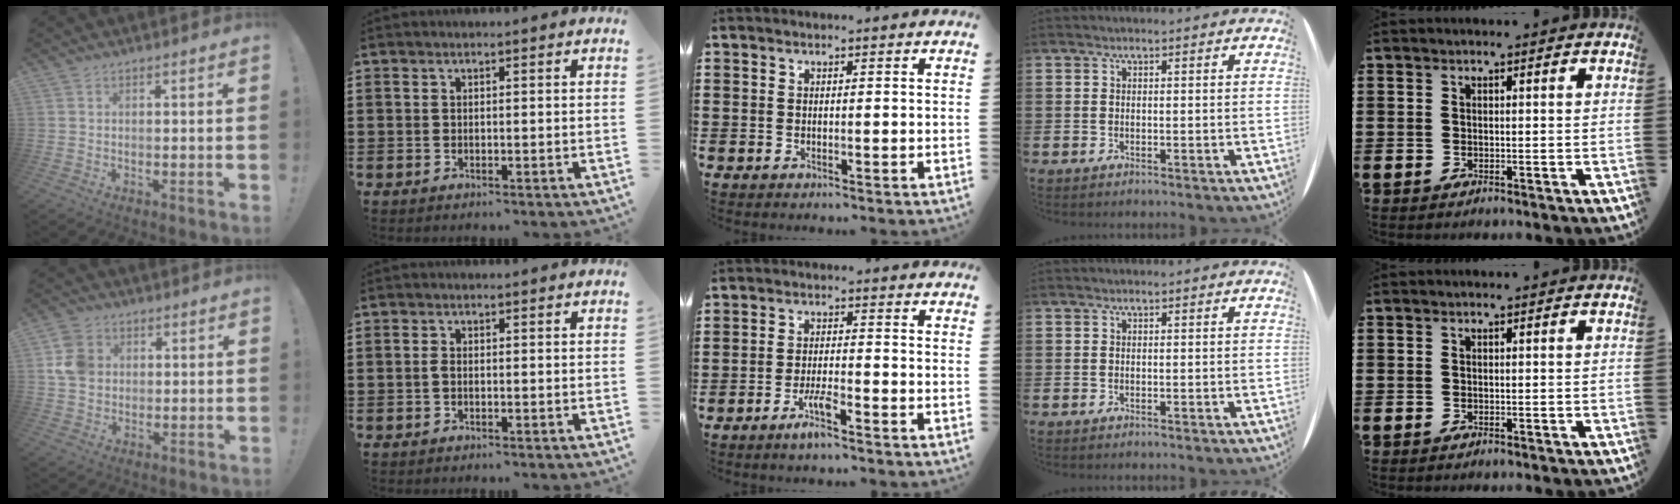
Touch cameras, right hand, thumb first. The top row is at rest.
{"thumb": {"total": 8.8, "force": [1.4, 7.6, 4.3], "torque": [-0.082, 0.012, 0.033]}, "index": {"total": 0.9, "force": [-0.3, 0.4, 0.8], "torque": [-0.024, -0.005, -0.007]}, "middle": {"total": 4.1, "force": [-2.7, 0.5, 3.0], "torque": [-0.065, -0.002, -0.053]}}